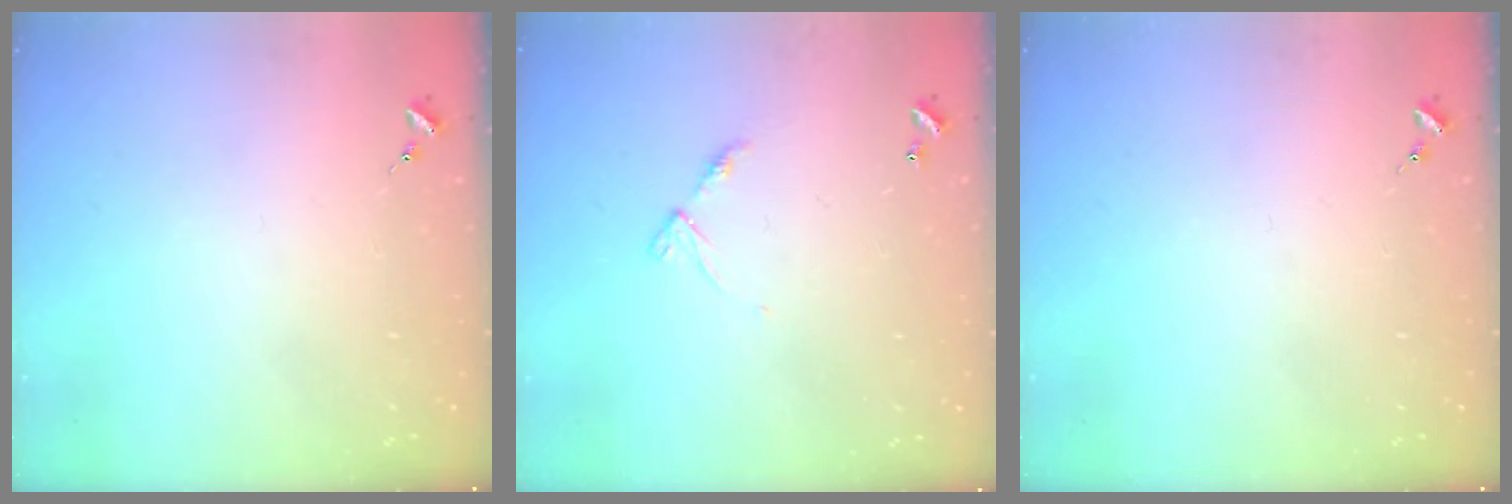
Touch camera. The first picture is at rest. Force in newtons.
{"total": 6.1, "press": 6.0, "slide": 0.6}
{"total": 0.0}